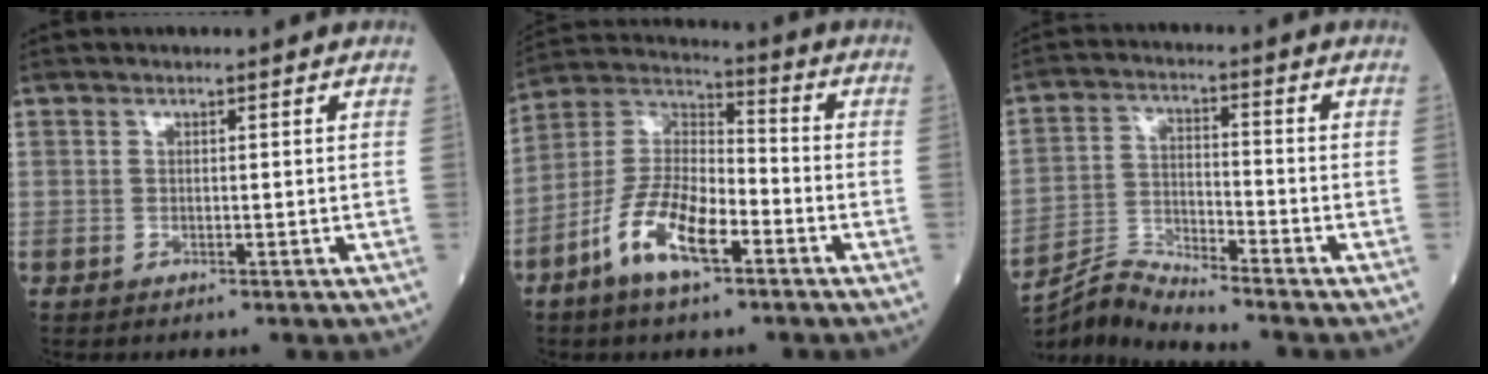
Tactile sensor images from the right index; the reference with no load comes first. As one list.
[{"total": 12.0, "force": [-5.9, 4.1, 9.6], "torque": [-0.198, 0.007, -0.113]}, {"total": 7.3, "force": [-7.0, -1.9, 0.0], "torque": [-0.014, 0.001, -0.135]}]